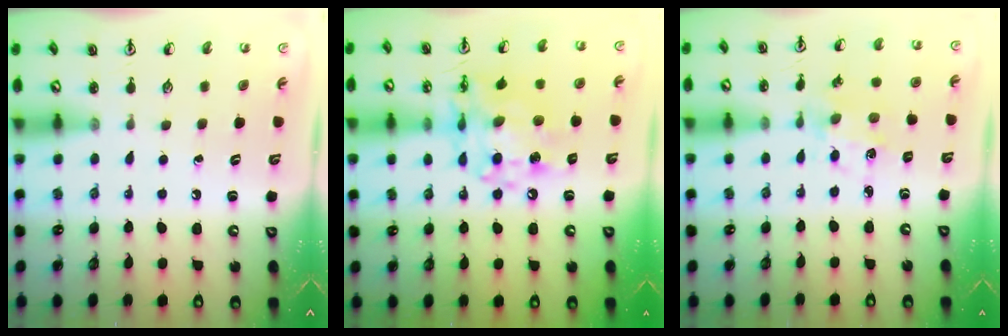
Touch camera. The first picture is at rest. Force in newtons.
{"total": 13.6, "press": 13.5, "slide": 1.0}
{"total": 3.0, "press": 2.9, "slide": 0.8}